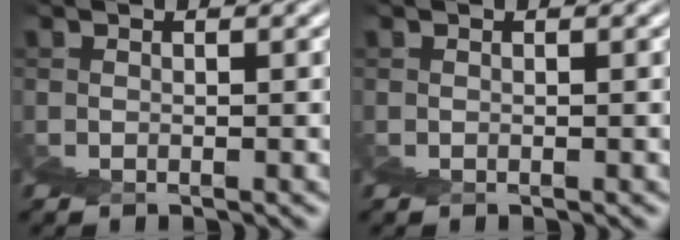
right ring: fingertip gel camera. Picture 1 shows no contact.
{"total": 0.0}